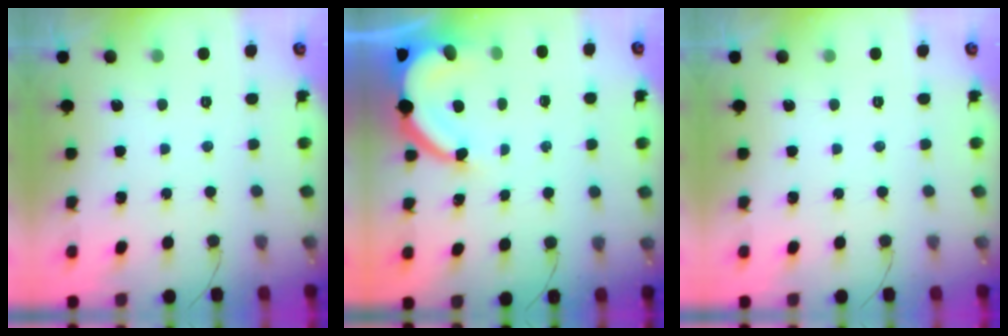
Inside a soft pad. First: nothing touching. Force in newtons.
{"total": 8.0, "press": 8.0, "slide": 0.7}
{"total": 0.0}